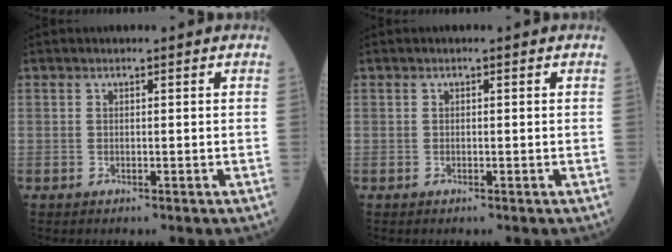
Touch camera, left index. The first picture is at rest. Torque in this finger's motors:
{"motor_torque": [-0.02, 0.02, 0.00, -0.01]}